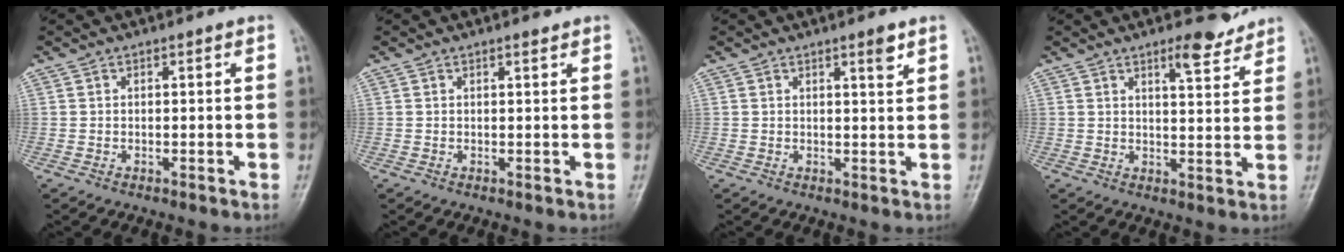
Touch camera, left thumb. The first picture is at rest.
{"total": 0.9, "force": [0.7, 0.2, 0.5], "torque": [-0.009, -0.004, 0.011]}
{"total": 2.5, "force": [1.6, 0.4, 1.9], "torque": [-0.025, -0.011, 0.025]}
{"total": 5.6, "force": [4.4, 1.3, 3.2], "torque": [-0.037, -0.034, 0.062]}